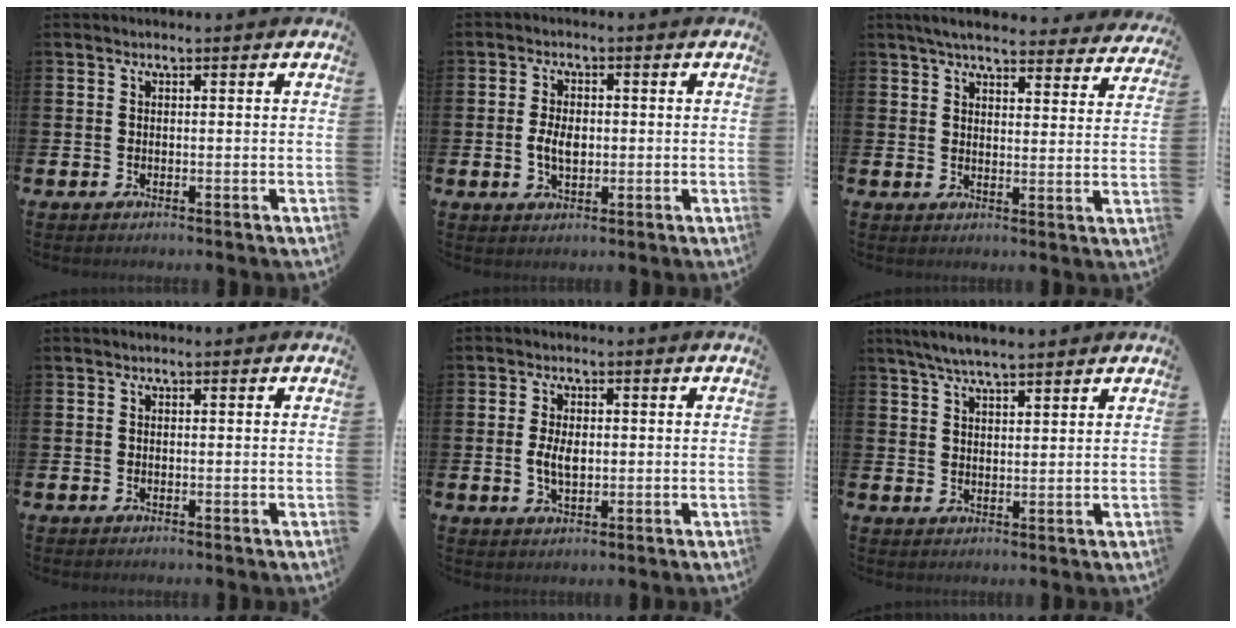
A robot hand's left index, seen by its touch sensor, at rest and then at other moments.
{"total": 3.8, "force": [-0.1, 2.3, 3.0], "torque": [-0.049, 0.005, -0.005]}
{"total": 5.4, "force": [5.0, 1.0, 1.7], "torque": [-0.035, -0.029, 0.087]}
{"total": 0.0}
{"total": 3.7, "force": [0.1, 2.1, 3.0], "torque": [-0.051, 0.005, -0.001]}
{"total": 5.3, "force": [4.9, 0.6, 1.9], "torque": [-0.047, -0.011, 0.088]}